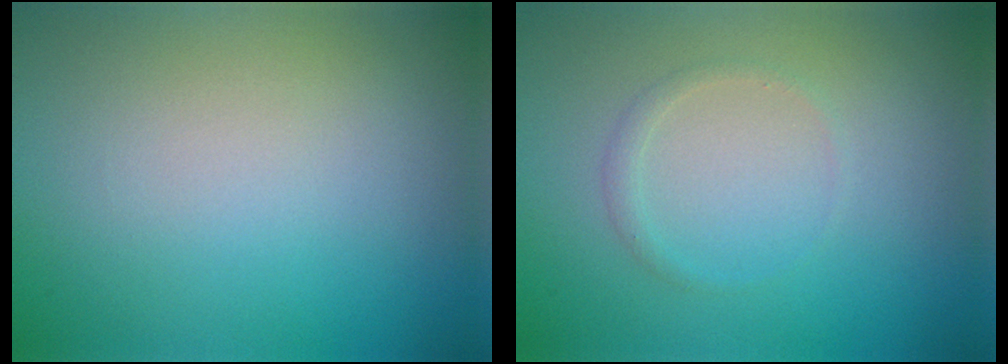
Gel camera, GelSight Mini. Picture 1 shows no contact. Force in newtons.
{"total": 0.8, "press": 0.8, "slide": 0.1}